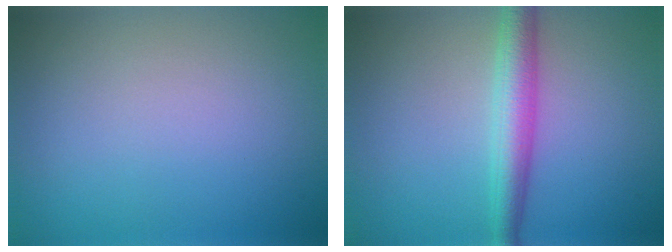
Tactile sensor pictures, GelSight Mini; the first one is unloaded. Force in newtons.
{"total": 4.0, "press": 4.0, "slide": 0.1}